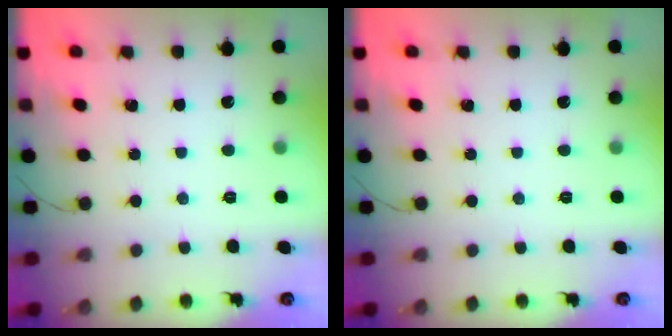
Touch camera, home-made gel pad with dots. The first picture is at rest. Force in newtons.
{"total": 0.0}